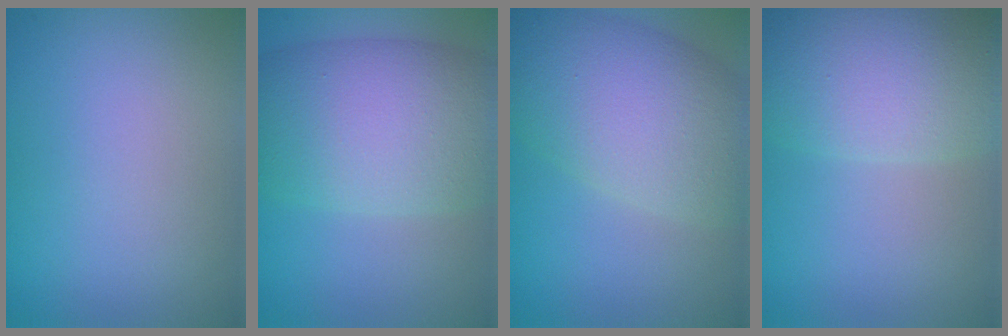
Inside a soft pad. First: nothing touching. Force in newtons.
{"total": 10.3, "press": 10.3, "slide": 0.3}
{"total": 9.3, "press": 9.3, "slide": 0.5}
{"total": 8.3, "press": 8.2, "slide": 0.4}